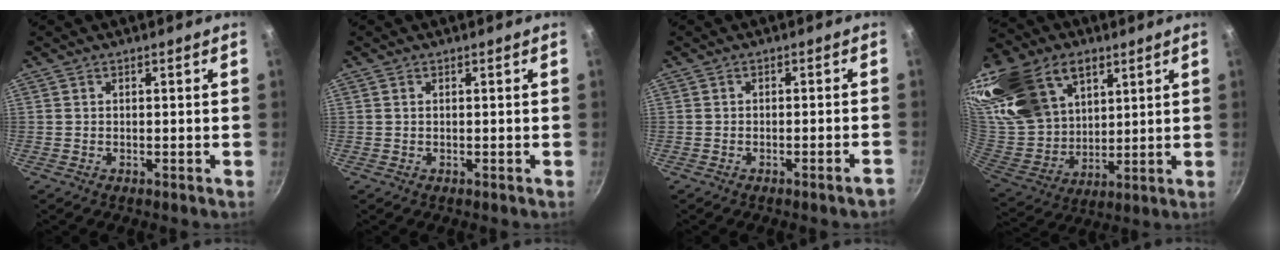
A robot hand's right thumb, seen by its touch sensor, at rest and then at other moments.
{"total": 0.5, "force": [0.3, 0.3, 0.4], "torque": [-0.008, 0.000, 0.005]}
{"total": 2.3, "force": [-1.7, 0.1, 1.6], "torque": [-0.020, 0.017, -0.018]}
{"total": 28.0, "force": [13.9, 18.3, 16.0], "torque": [-0.330, -0.018, 0.263]}